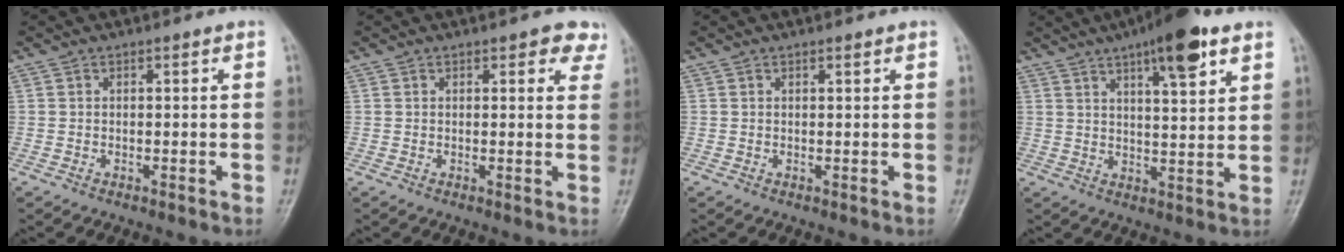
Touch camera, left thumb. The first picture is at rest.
{"total": 4.2, "force": [2.6, 2.1, 2.6], "torque": [0.003, -0.007, 0.022]}
{"total": 0.6, "force": [0.5, 0.1, 0.4], "torque": [-0.007, -0.002, 0.006]}
{"total": 12.4, "force": [7.1, 3.3, 9.6], "torque": [-0.123, -0.026, 0.103]}